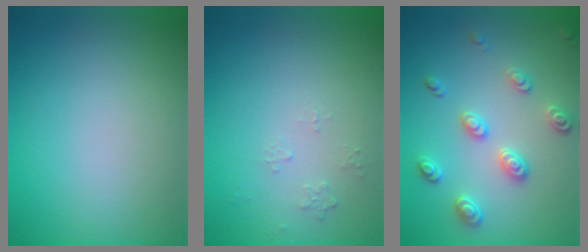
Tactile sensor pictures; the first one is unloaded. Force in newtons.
{"total": 0.6, "press": 0.4, "slide": 0.5}
{"total": 2.8, "press": 2.6, "slide": 1.1}